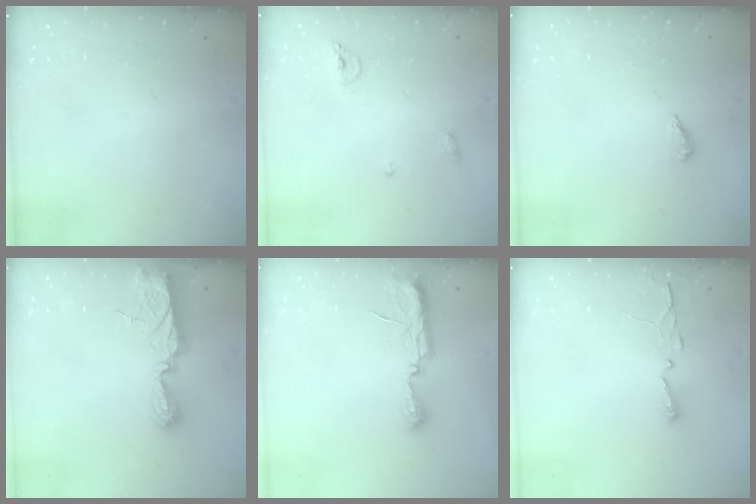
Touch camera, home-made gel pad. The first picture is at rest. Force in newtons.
{"total": 5.7, "press": 5.7, "slide": 1.0}
{"total": 2.1, "press": 1.9, "slide": 0.8}
{"total": 9.8, "press": 9.7, "slide": 0.9}
{"total": 7.2, "press": 7.2, "slide": 0.7}
{"total": 2.9, "press": 2.9, "slide": 0.4}